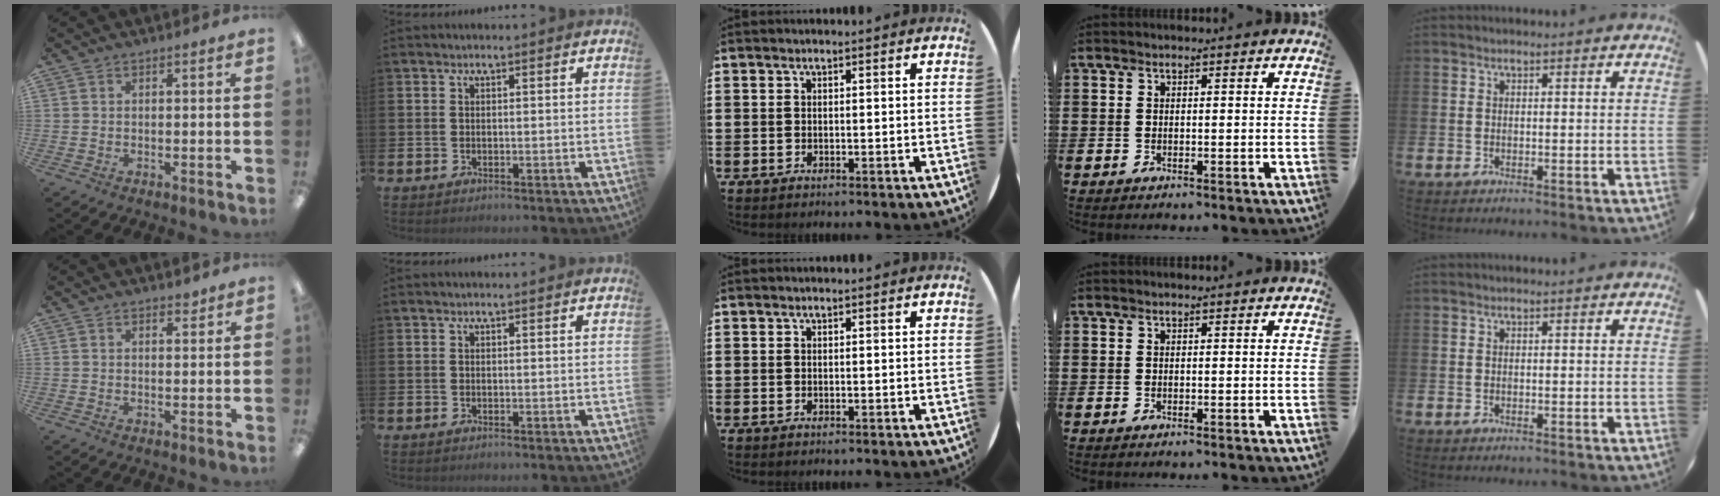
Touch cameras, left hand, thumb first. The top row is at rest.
{"thumb": {"total": 1.9, "force": [1.7, 0.6, 0.4], "torque": [0.008, -0.009, 0.029]}}